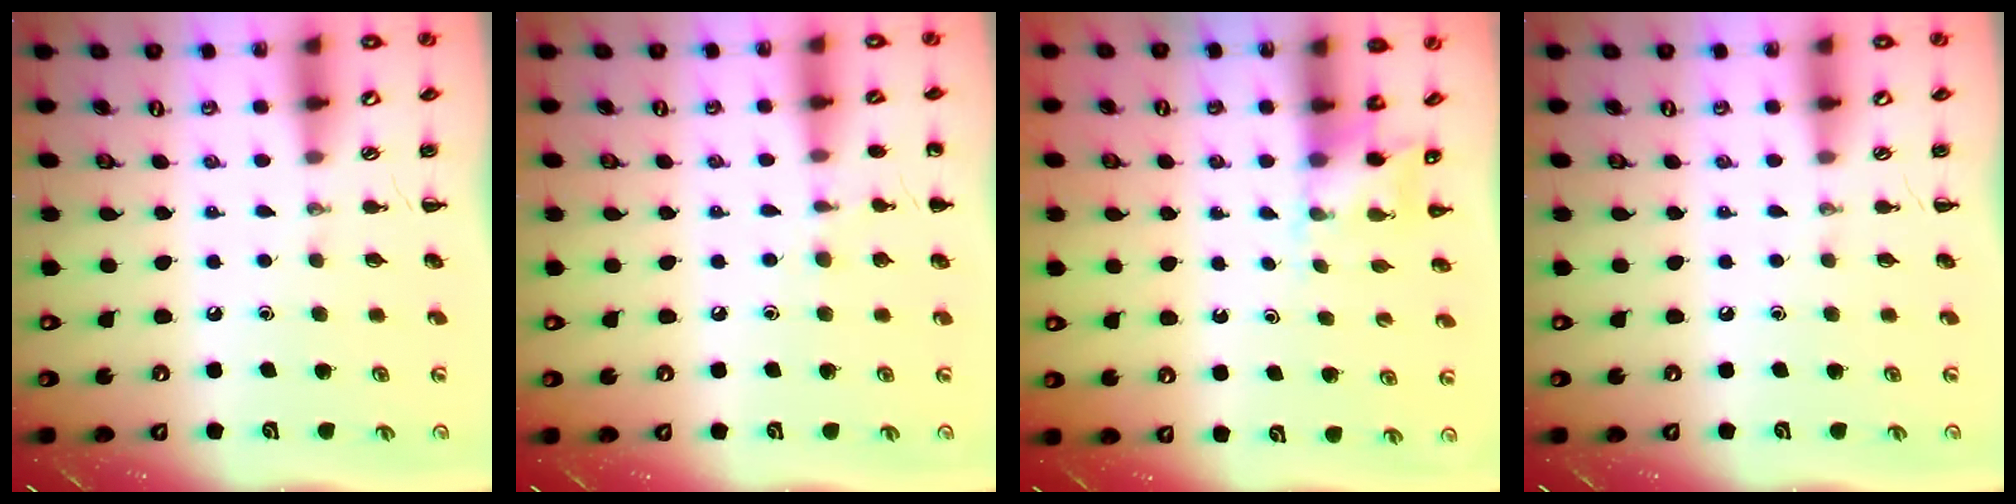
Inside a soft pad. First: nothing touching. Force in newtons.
{"total": 6.0, "press": 5.8, "slide": 1.7}
{"total": 3.0, "press": 2.8, "slide": 1.0}
{"total": 0.0}